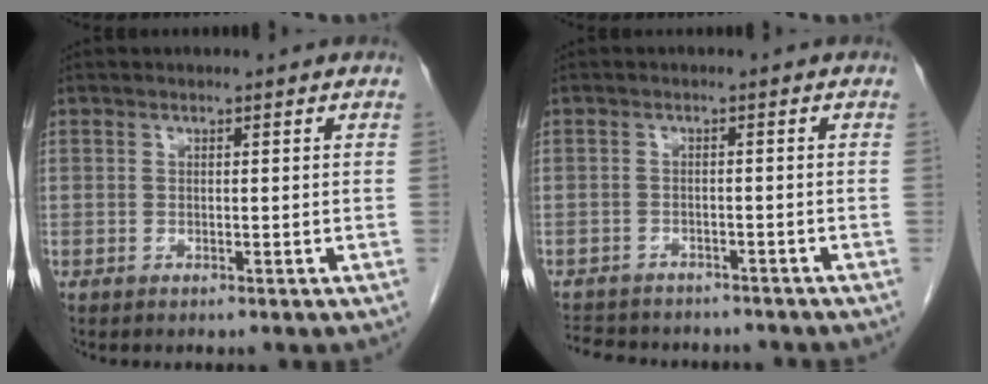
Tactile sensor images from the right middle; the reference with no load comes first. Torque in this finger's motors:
{"motor_torque": [0.47, -0.47, 0.01, 0.02]}